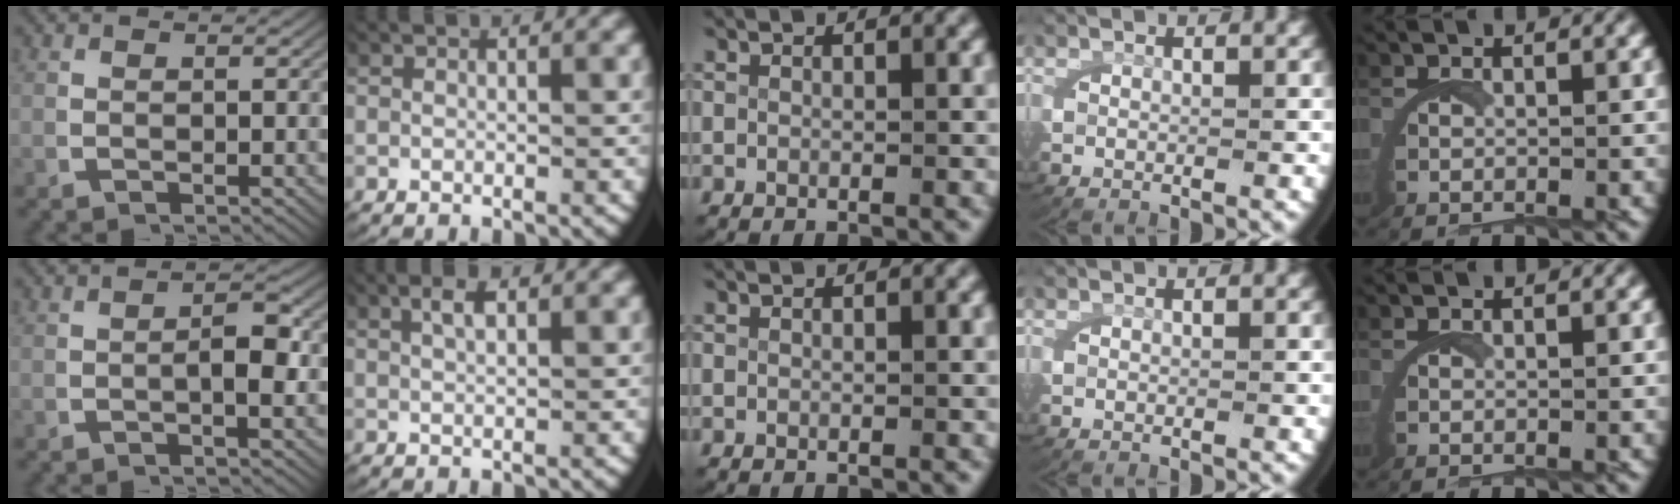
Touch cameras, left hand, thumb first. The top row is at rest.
{"thumb": {"total": 3.0, "force": [-0.2, 0.9, 2.8], "torque": [-0.047, 0.002, -0.005]}, "index": {"total": 2.0, "force": [1.1, 0.7, 1.5], "torque": [-0.029, 0.000, 0.023]}}